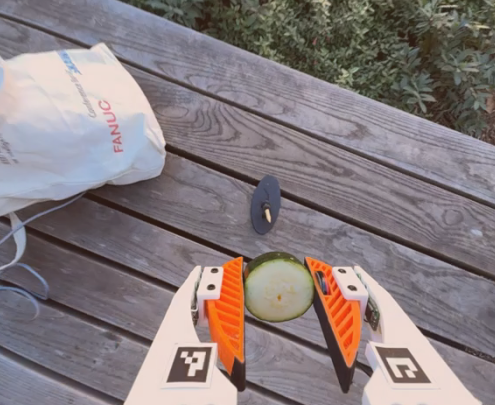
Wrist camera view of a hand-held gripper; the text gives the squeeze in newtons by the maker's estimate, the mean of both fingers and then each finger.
{"total": 9.6, "left": 9.1, "right": 10.0}